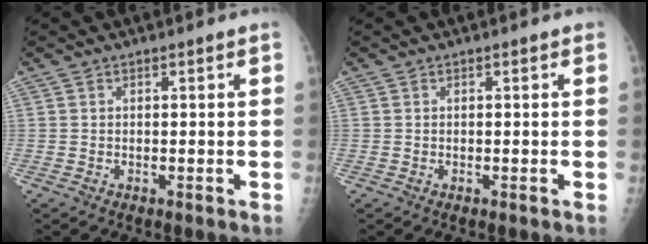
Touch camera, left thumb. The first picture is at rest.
{"total": 0.0}